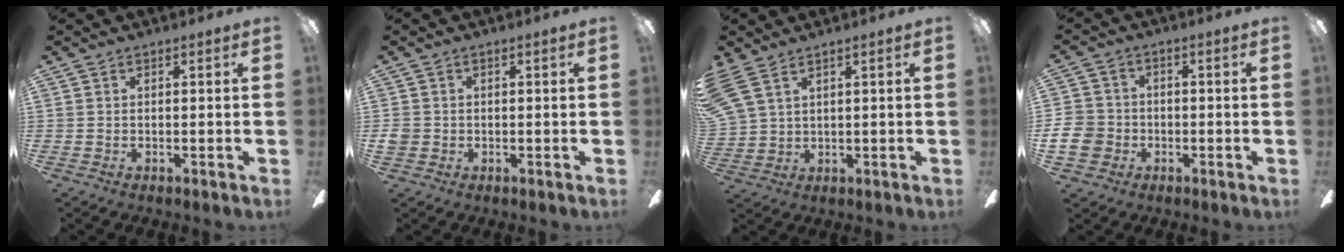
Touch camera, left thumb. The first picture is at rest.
{"total": 2.3, "force": [-0.2, 2.2, 0.7], "torque": [-0.013, 0.001, -0.001]}
{"total": 5.8, "force": [4.2, 2.8, 3.0], "torque": [-0.075, -0.010, 0.083]}
{"total": 7.9, "force": [-1.8, 7.0, 3.2], "torque": [-0.085, 0.018, -0.035]}